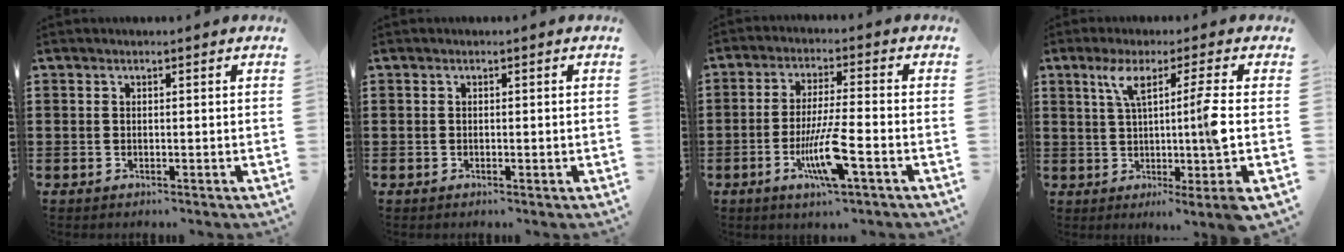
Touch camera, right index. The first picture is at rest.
{"total": 0.0}
{"total": 8.7, "force": [-3.6, 1.0, 7.8], "torque": [-0.158, -0.015, -0.069]}
{"total": 10.1, "force": [1.4, -0.8, 10.0], "torque": [-0.180, -0.001, 0.009]}